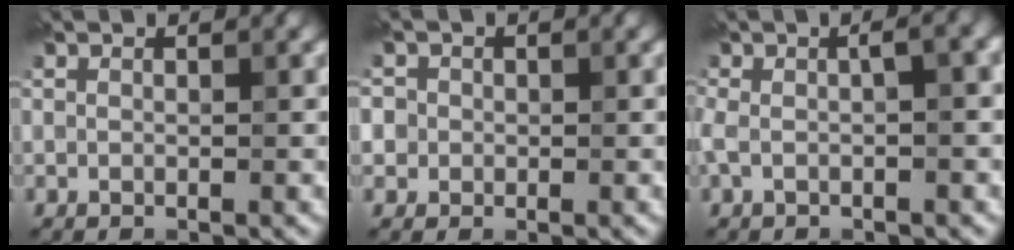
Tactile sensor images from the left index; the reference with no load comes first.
{"total": 3.1, "force": [1.0, 2.9, 0.8], "torque": [-0.004, 0.015, -0.002]}
{"total": 4.1, "force": [0.2, 1.4, 3.9], "torque": [-0.060, 0.016, -0.003]}